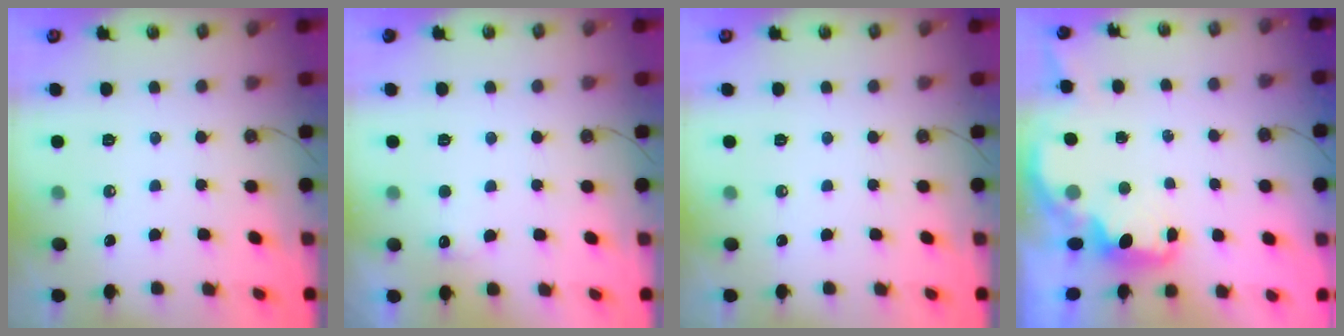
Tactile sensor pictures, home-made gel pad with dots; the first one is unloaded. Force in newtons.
{"total": 5.4, "press": 5.3, "slide": 1.2}
{"total": 0.0}
{"total": 1.6, "press": 1.5, "slide": 0.7}